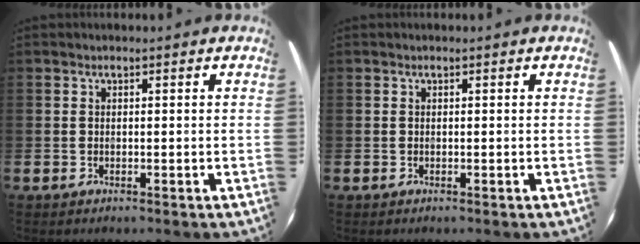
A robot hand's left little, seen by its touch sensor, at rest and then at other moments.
{"total": 0.0}